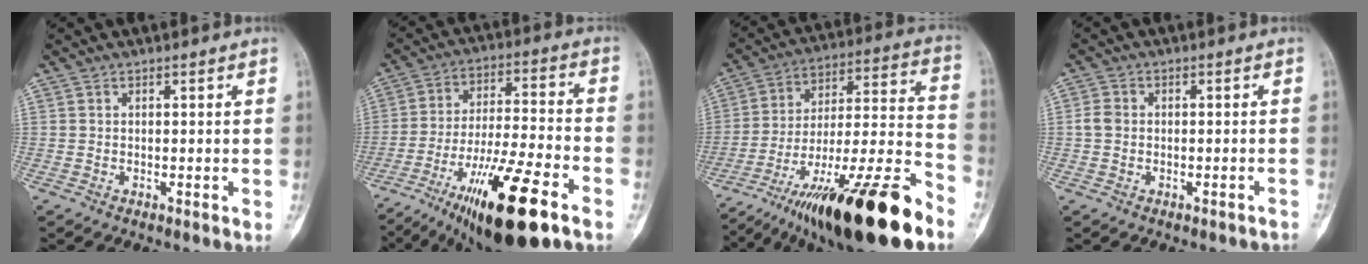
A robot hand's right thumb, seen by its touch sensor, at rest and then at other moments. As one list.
[{"total": 20.9, "force": [-11.5, 4.4, 16.9], "torque": [-0.303, 0.036, -0.194]}, {"total": 30.4, "force": [-19.5, 6.0, 22.6], "torque": [-0.316, 0.055, -0.319]}, {"total": 3.0, "force": [-1.1, 2.4, 1.4], "torque": [-0.023, 0.024, -0.015]}]